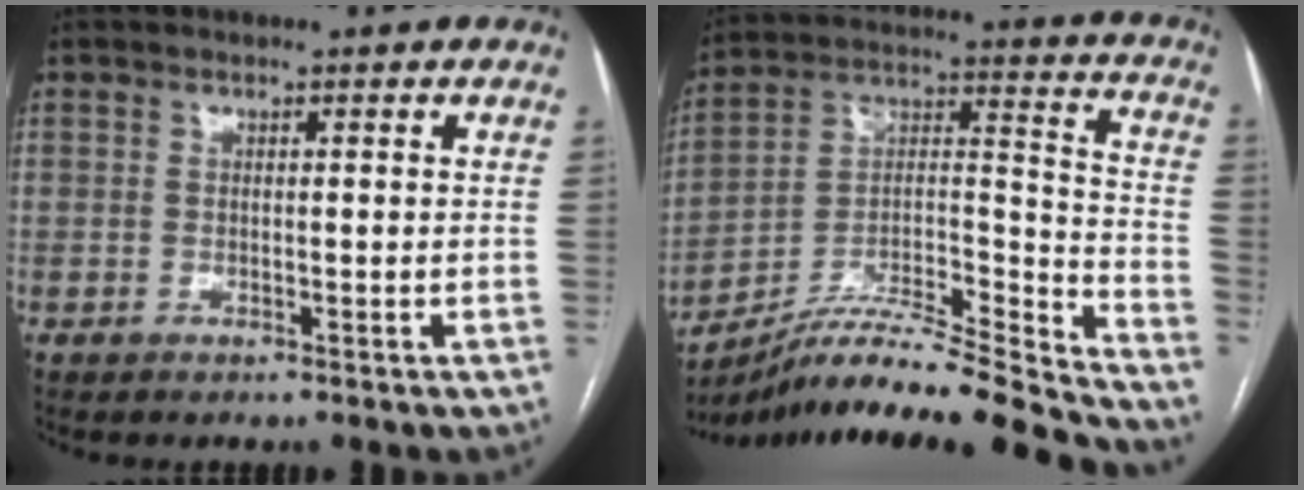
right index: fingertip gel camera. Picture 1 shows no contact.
{"total": 21.6, "force": [-19.9, -0.6, 8.4], "torque": [-0.140, 0.019, -0.328]}